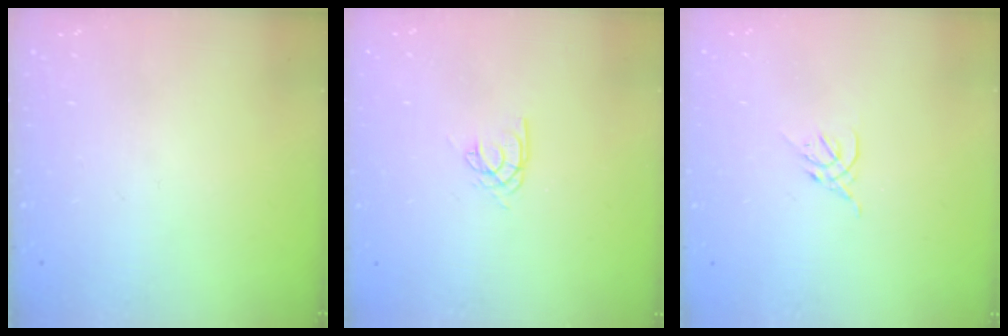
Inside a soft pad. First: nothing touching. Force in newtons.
{"total": 4.5, "press": 4.5, "slide": 0.3}
{"total": 2.6, "press": 2.5, "slide": 0.8}